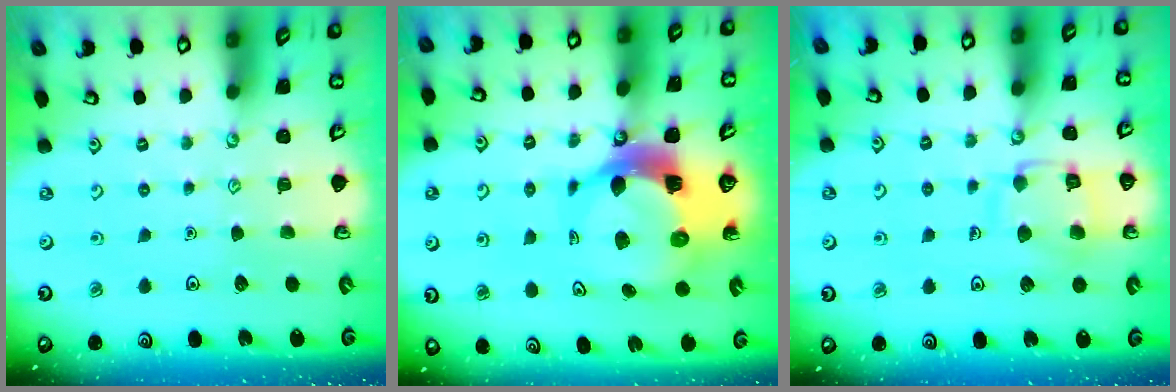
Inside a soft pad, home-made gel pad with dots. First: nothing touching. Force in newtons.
{"total": 12.0, "press": 11.9, "slide": 1.3}
{"total": 11.6, "press": 11.5, "slide": 0.8}